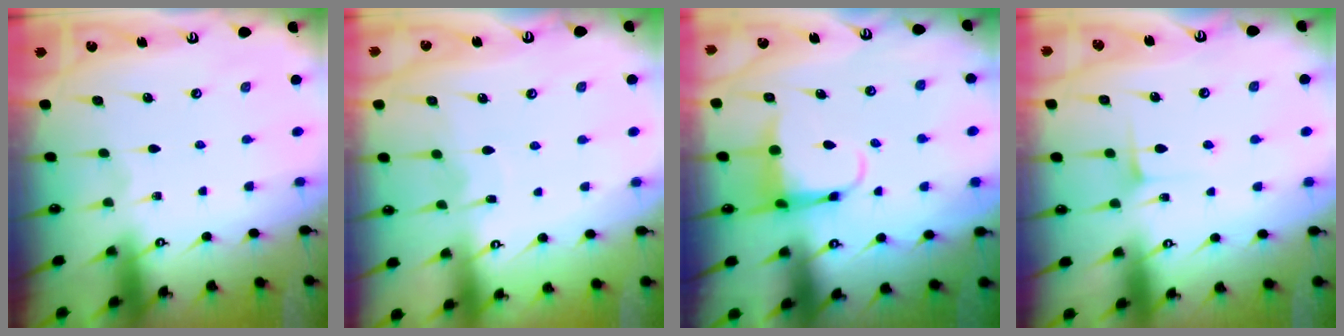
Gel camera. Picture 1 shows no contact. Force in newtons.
{"total": 3.9, "press": 3.9, "slide": 0.2}
{"total": 5.8, "press": 5.6, "slide": 1.2}
{"total": 4.6, "press": 4.5, "slide": 0.5}